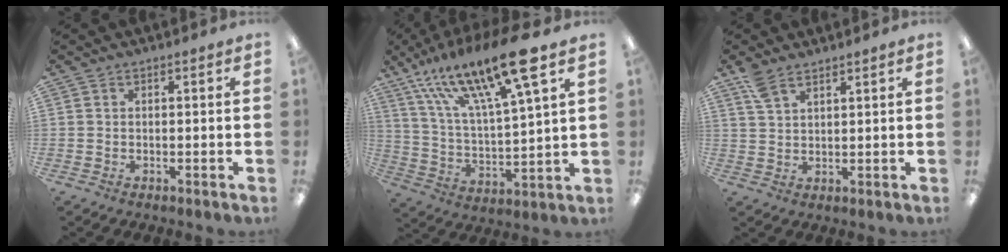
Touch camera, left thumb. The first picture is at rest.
{"total": 21.9, "force": [15.4, 4.6, 14.9], "torque": [-0.273, -0.089, 0.250]}
{"total": 4.6, "force": [3.6, 1.6, 2.3], "torque": [-0.054, -0.011, 0.069]}